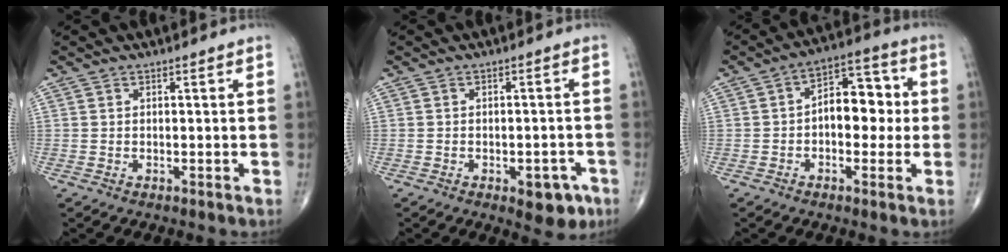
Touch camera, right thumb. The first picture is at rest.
{"total": 5.9, "force": [-2.9, 3.1, 4.2], "torque": [-0.027, 0.015, -0.031]}
{"total": 10.2, "force": [-0.1, 6.3, 8.0], "torque": [-0.081, 0.031, -0.012]}